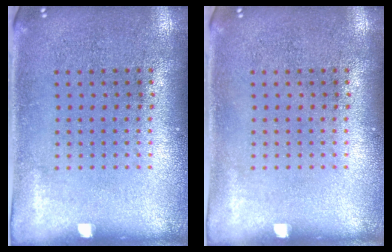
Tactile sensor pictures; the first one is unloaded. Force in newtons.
{"total": 0.0}